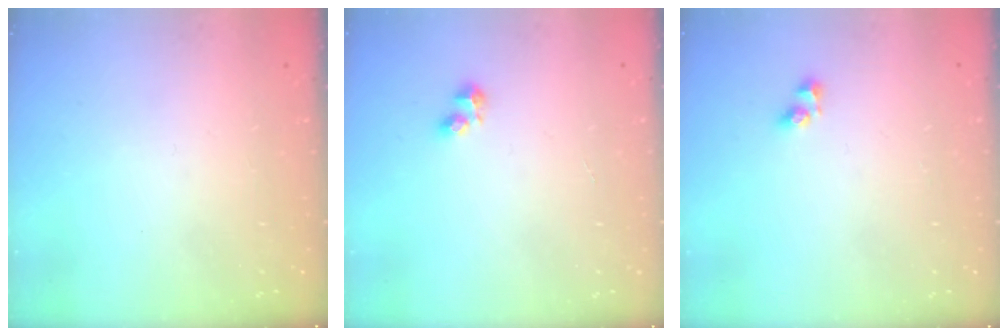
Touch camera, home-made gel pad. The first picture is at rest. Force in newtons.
{"total": 3.8, "press": 3.8, "slide": 0.7}
{"total": 4.0, "press": 4.0, "slide": 0.3}